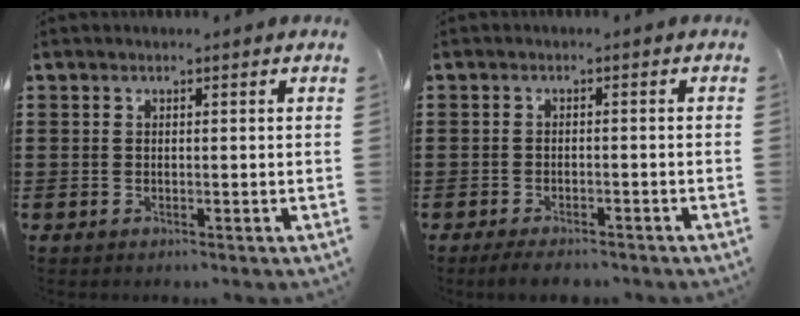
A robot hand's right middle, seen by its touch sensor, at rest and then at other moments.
{"total": 2.3, "force": [-2.2, 0.3, 0.6], "torque": [-0.013, 0.000, -0.043]}